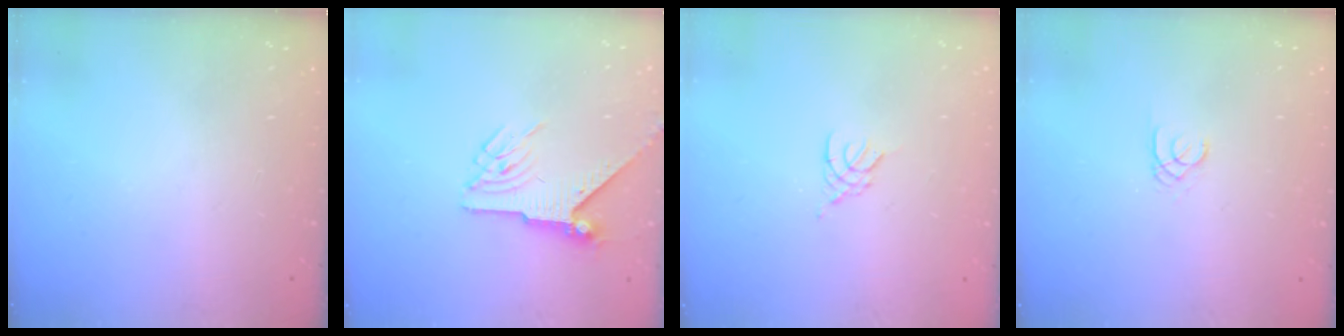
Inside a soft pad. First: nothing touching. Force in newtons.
{"total": 6.4, "press": 6.4, "slide": 0.1}
{"total": 2.4, "press": 2.3, "slide": 0.5}
{"total": 1.8, "press": 1.7, "slide": 0.2}